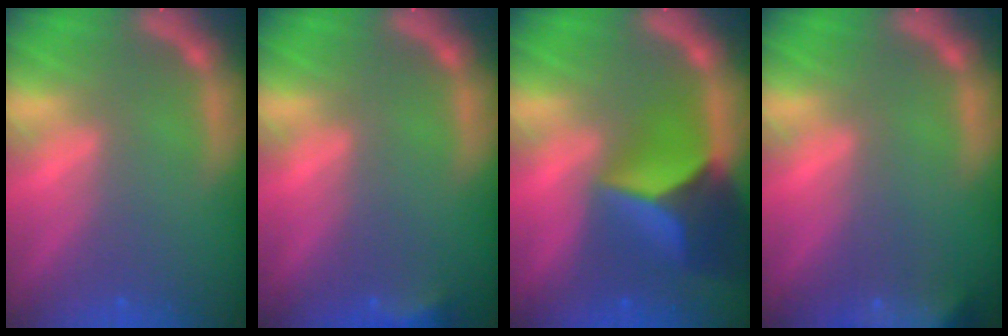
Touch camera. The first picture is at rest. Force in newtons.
{"total": 2.4}
{"total": 9.5}
{"total": 9.9}